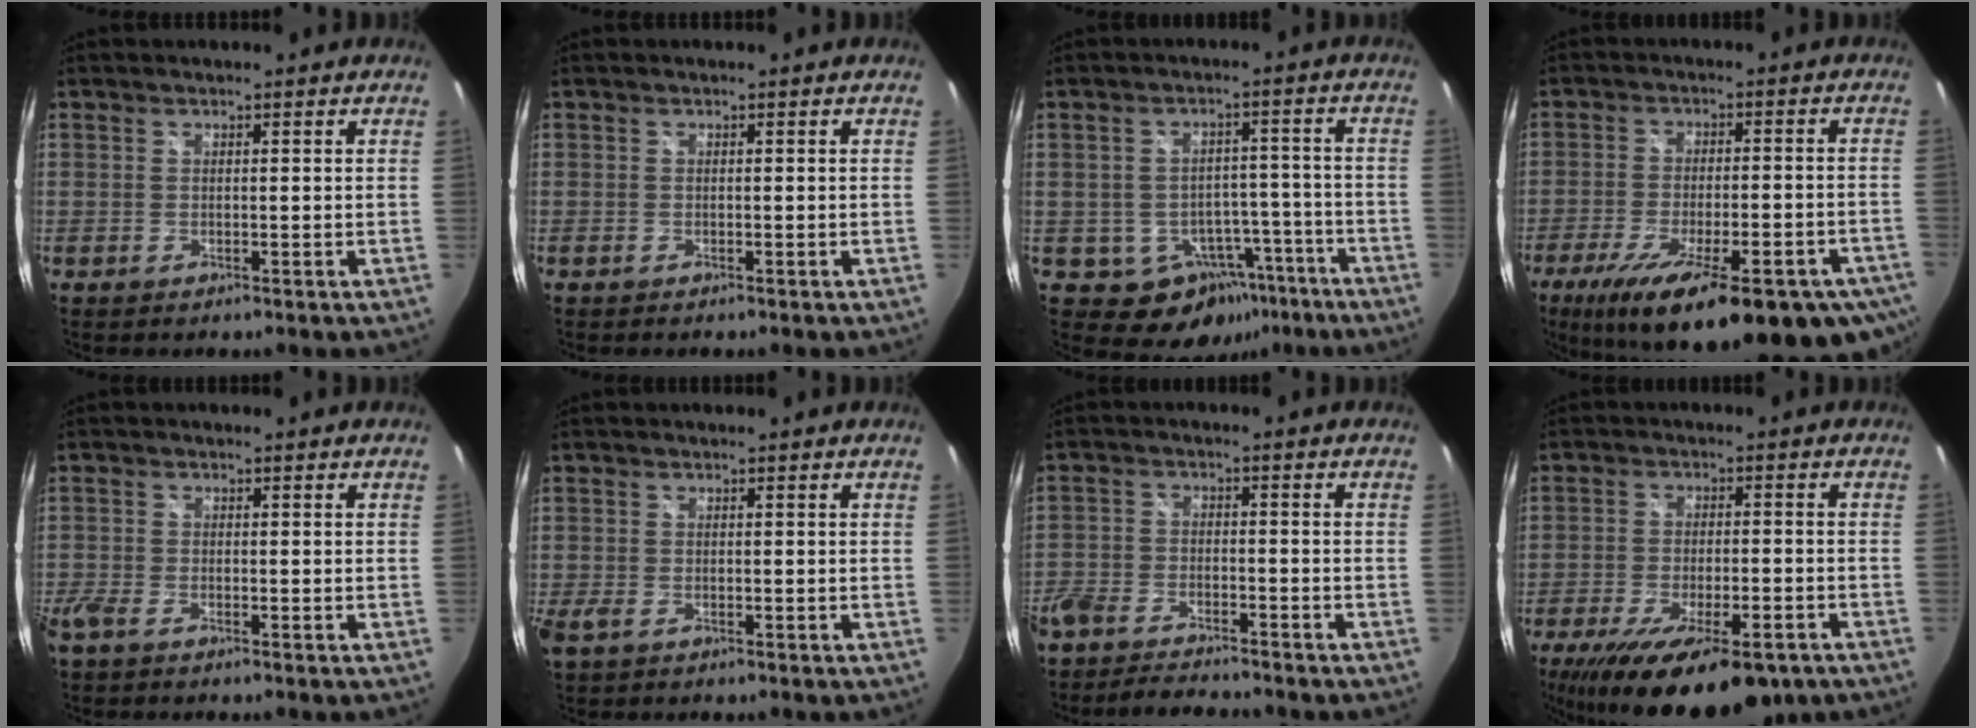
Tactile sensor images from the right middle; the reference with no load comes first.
{"total": 0.0}
{"total": 9.8, "force": [-5.5, 7.4, 3.1], "torque": [-0.050, 0.029, -0.045]}
{"total": 27.2, "force": [-17.1, 7.8, 19.7], "torque": [-0.337, -0.070, -0.234]}
{"total": 3.4, "force": [-2.5, 1.3, 1.9], "torque": [-0.055, -0.007, -0.054]}
{"total": 2.7, "force": [-1.5, 1.5, 1.7], "torque": [-0.037, -0.009, -0.028]}
{"total": 10.5, "force": [-9.0, 3.7, 4.0], "torque": [-0.118, -0.011, -0.158]}
{"total": 21.0, "force": [-14.0, 7.2, 13.9], "torque": [-0.263, -0.057, -0.205]}